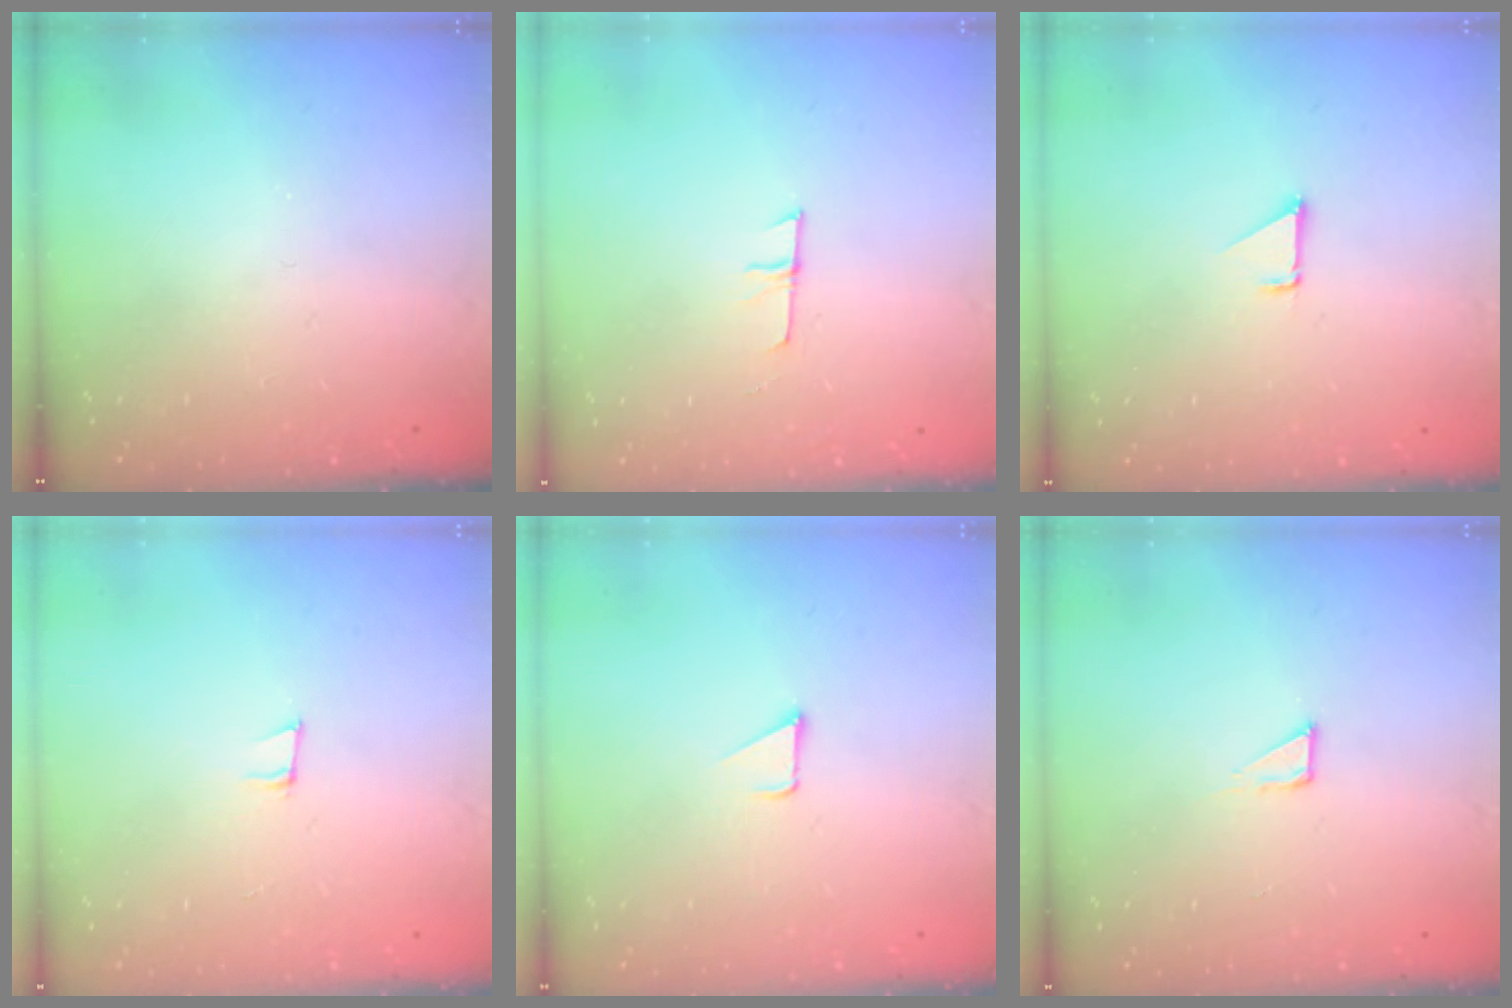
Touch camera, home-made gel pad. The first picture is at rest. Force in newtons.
{"total": 5.5, "press": 5.5, "slide": 0.3}
{"total": 1.5, "press": 1.5, "slide": 0.1}
{"total": 5.8, "press": 4.7, "slide": 3.4}
{"total": 1.5, "press": 1.5, "slide": 0.1}
{"total": 2.1, "press": 2.1, "slide": 0.1}